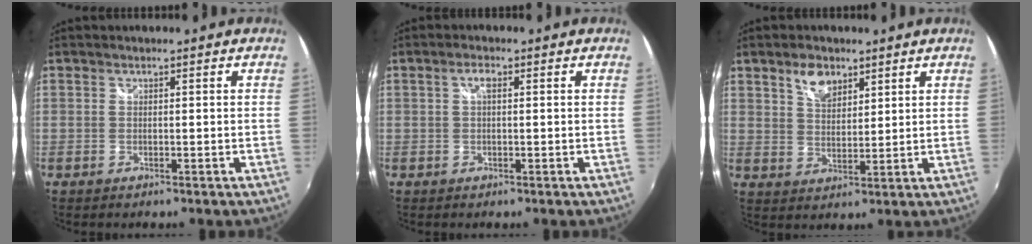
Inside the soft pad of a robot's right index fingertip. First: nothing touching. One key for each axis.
{"total": 1.8, "fx": 0.4, "fy": 0.6, "fz": 1.7, "tx": -0.032, "ty": 0.006, "tz": 0.004}
{"total": 5.6, "fx": 3.6, "fy": 2.9, "fz": 3.1, "tx": -0.049, "ty": 0.006, "tz": 0.066}